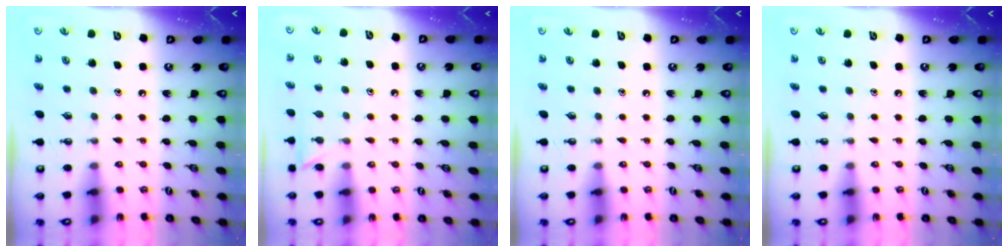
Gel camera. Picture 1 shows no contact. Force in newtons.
{"total": 5.5, "press": 5.5, "slide": 0.6}
{"total": 0.0}
{"total": 0.0}